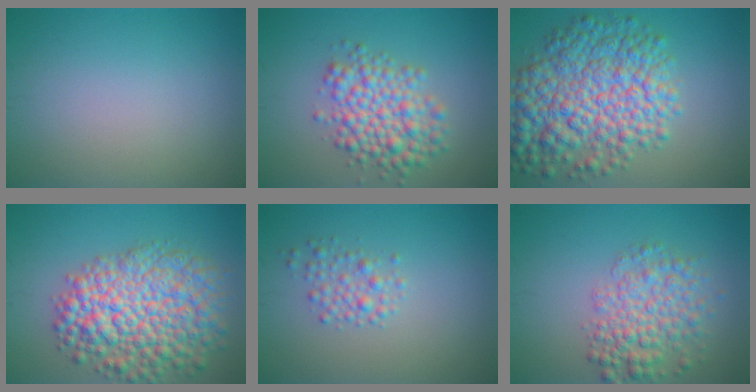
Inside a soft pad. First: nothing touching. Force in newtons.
{"total": 5.5, "press": 5.5, "slide": 0.2}
{"total": 10.0, "press": 10.0, "slide": 0.2}
{"total": 10.1, "press": 10.1, "slide": 0.4}
{"total": 2.0, "press": 2.0, "slide": 0.0}
{"total": 5.0, "press": 5.0, "slide": 0.2}